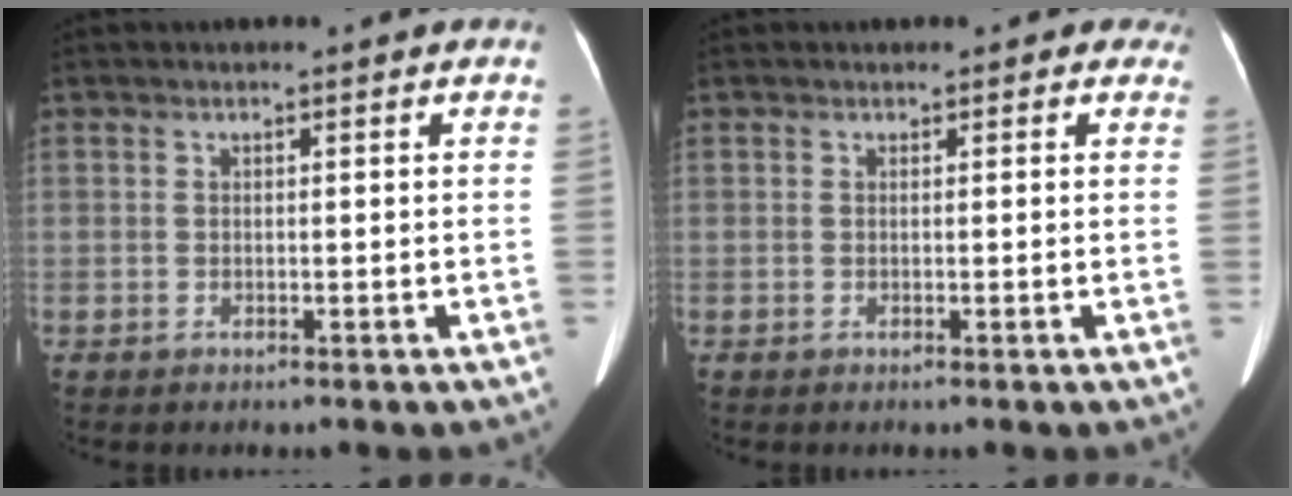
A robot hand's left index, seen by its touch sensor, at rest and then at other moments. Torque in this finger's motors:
{"motor_torque": [0.49, -0.71, 0.18, -0.01]}